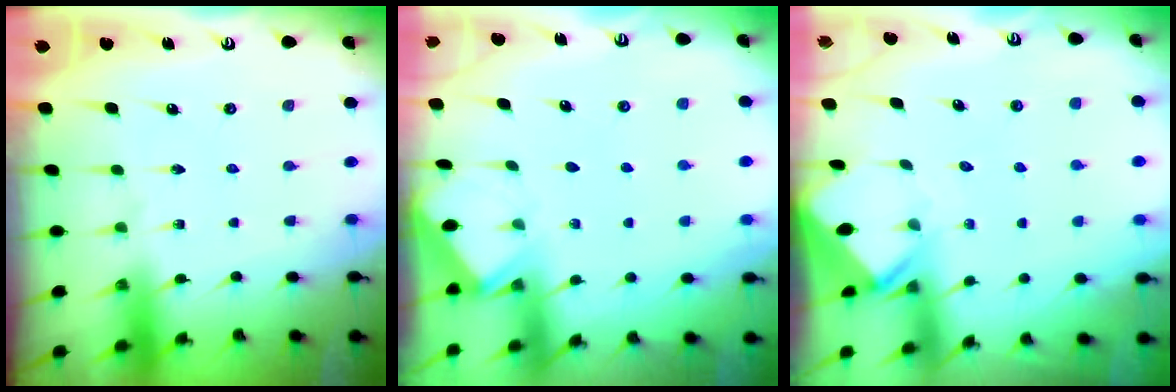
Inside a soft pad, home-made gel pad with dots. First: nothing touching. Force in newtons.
{"total": 1.7, "press": 1.6, "slide": 0.2}
{"total": 3.0, "press": 3.0, "slide": 0.3}